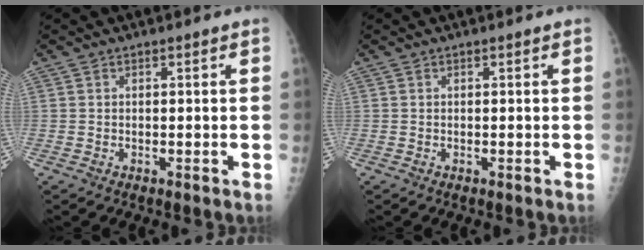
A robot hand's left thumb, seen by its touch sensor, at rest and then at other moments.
{"total": 0.0}